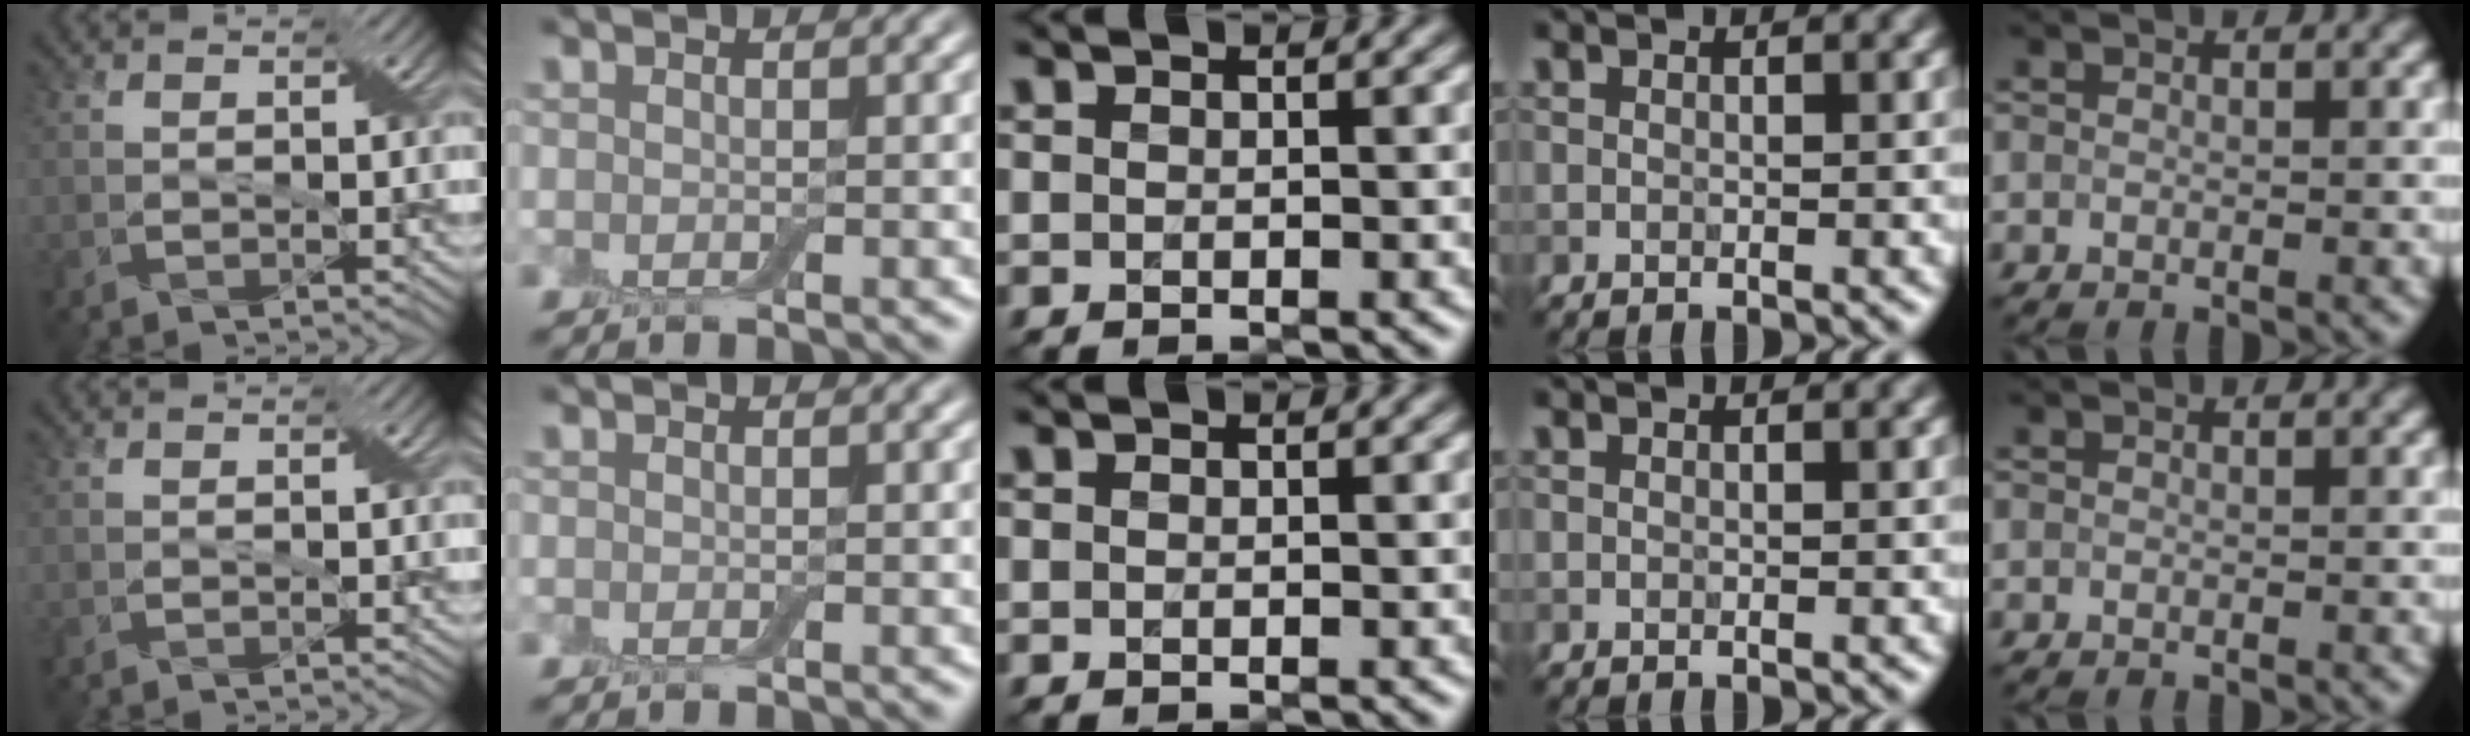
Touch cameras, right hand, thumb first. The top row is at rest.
{}